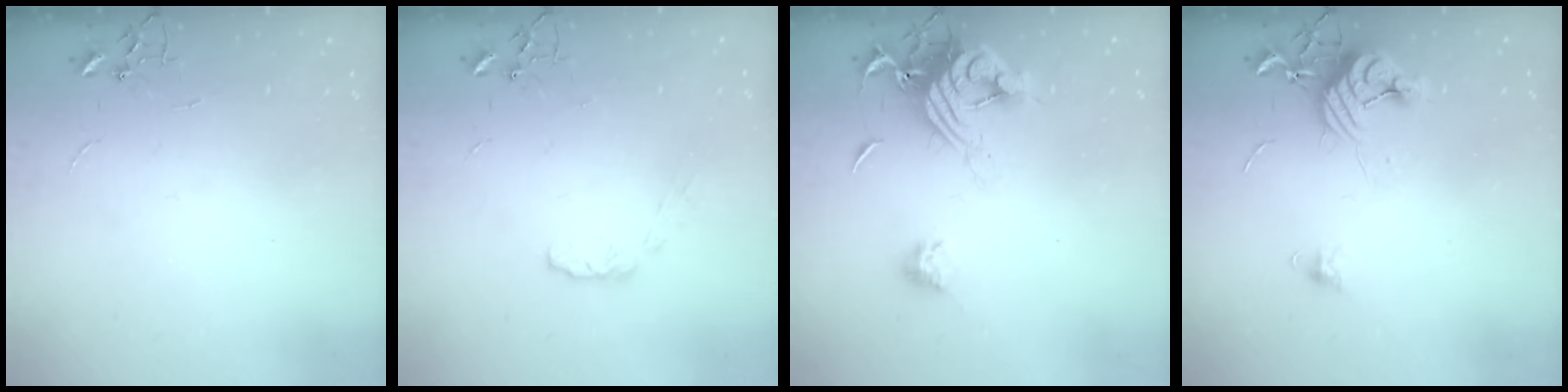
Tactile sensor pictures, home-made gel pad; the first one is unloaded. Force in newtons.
{"total": 5.6, "press": 5.6, "slide": 0.5}
{"total": 17.6, "press": 17.5, "slide": 1.2}
{"total": 11.4, "press": 11.3, "slide": 1.2}